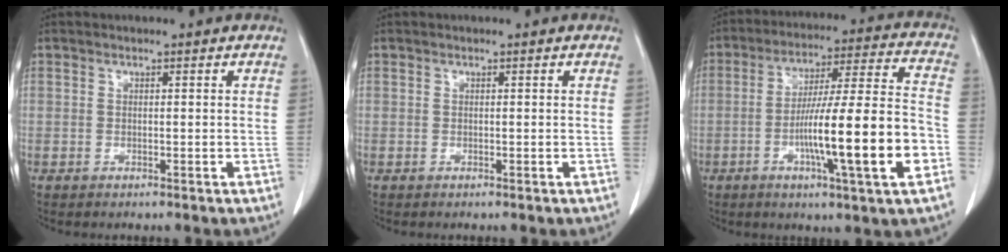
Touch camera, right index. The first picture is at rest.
{"total": 0.0}
{"total": 18.1, "force": [-5.2, 0.4, 17.3], "torque": [-0.277, 0.003, -0.083]}